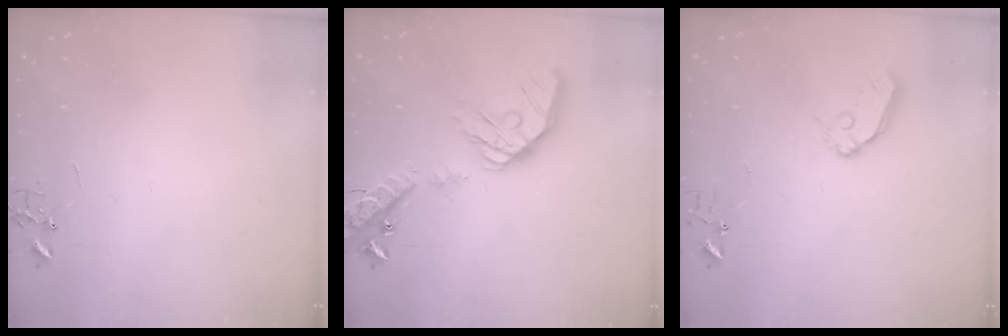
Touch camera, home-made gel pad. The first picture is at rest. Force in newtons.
{"total": 20.4, "press": 20.1, "slide": 3.3}
{"total": 9.4, "press": 9.3, "slide": 1.1}